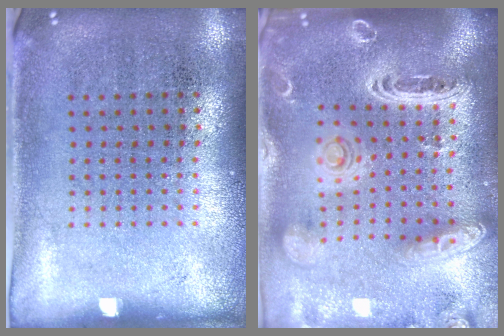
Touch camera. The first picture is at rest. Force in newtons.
{"total": 3.5, "press": 2.8, "slide": 2.1}